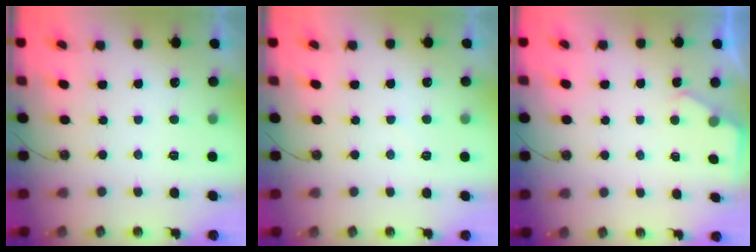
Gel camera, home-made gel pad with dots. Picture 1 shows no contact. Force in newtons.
{"total": 4.9, "press": 4.8, "slide": 0.5}
{"total": 1.8, "press": 1.7, "slide": 0.3}